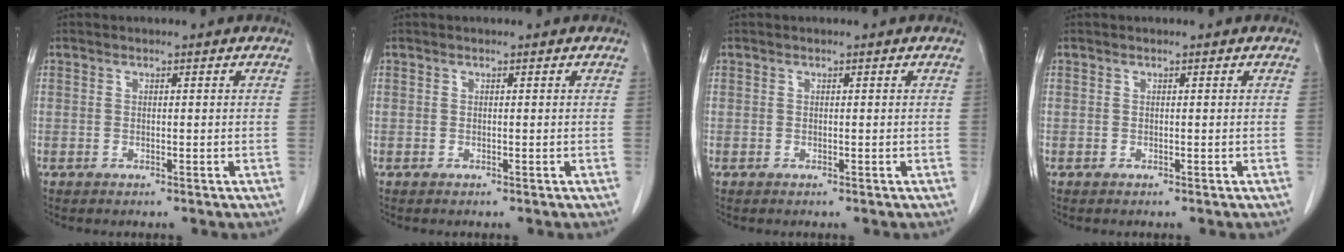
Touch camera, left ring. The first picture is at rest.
{"total": 0.0}
{"total": 0.0}
{"total": 0.0}